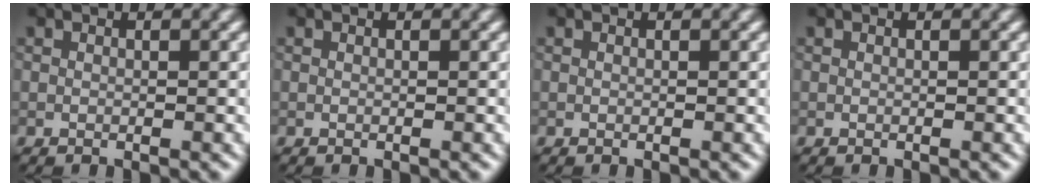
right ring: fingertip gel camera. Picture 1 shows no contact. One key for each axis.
{"total": 0.0}
{"total": 0.0}
{"total": 0.0}